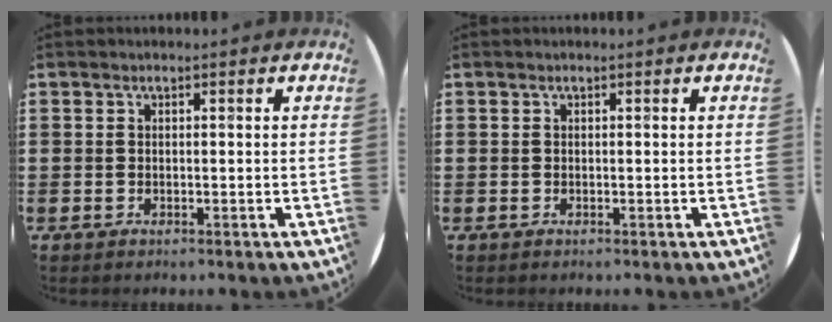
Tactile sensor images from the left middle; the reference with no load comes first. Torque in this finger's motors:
{"motor_torque": [0.00, 0.00, 0.00, 0.00]}